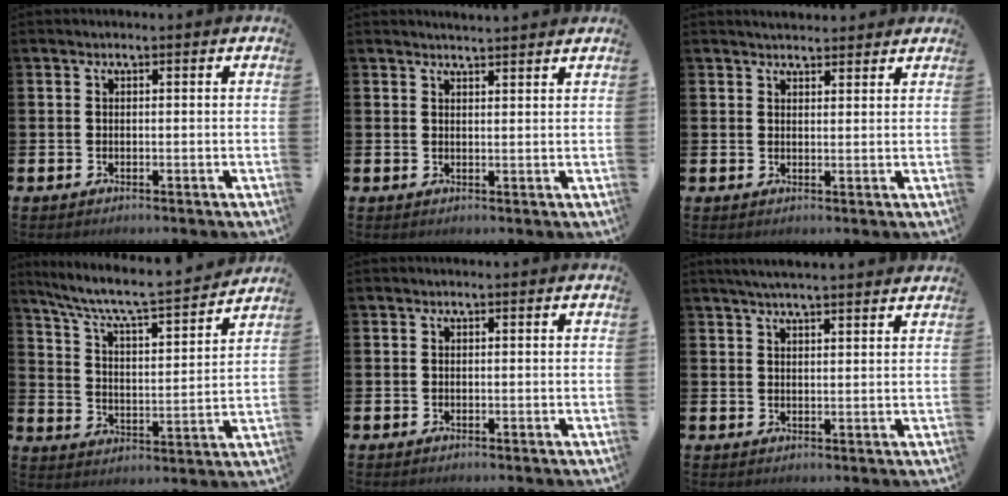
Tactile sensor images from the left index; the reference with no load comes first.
{"total": 2.4, "force": [2.4, -0.1, 0.0], "torque": [0.009, -0.017, 0.040]}
{"total": 2.8, "force": [2.8, 0.5, 0.0], "torque": [0.003, -0.014, 0.050]}
{"total": 8.0, "force": [7.3, 0.8, 3.2], "torque": [-0.097, -0.052, 0.120]}
{"total": 0.0}
{"total": 3.9, "force": [3.8, -0.1, 1.2], "torque": [-0.031, -0.010, 0.068]}